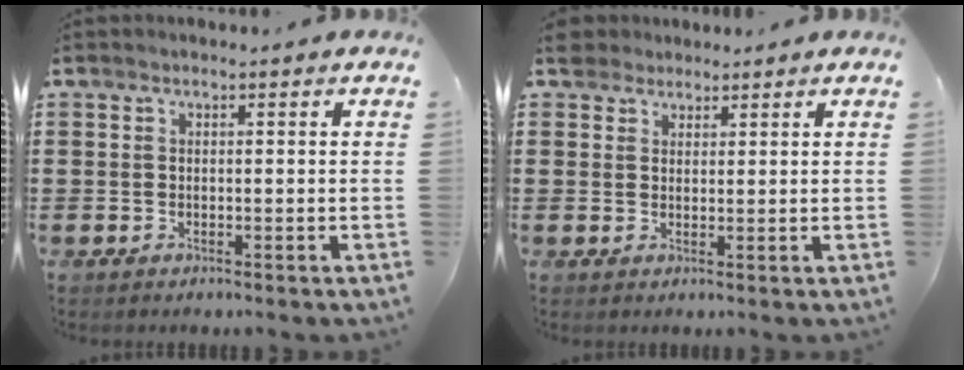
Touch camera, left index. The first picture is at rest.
{"total": 2.9, "force": [2.3, 1.7, 0.3], "torque": [-0.010, 0.009, 0.043]}